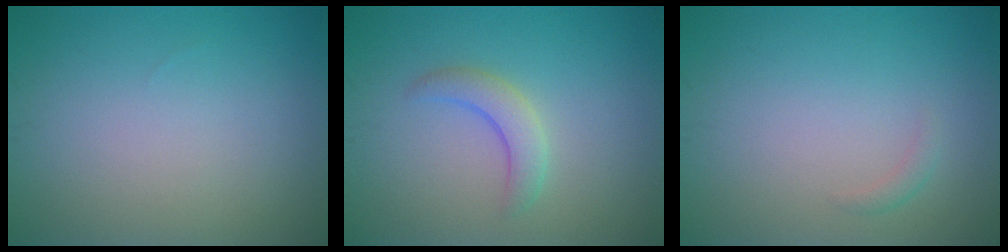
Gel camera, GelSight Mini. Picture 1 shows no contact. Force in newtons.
{"total": 2.5, "press": 2.5, "slide": 0.2}
{"total": 0.8, "press": 0.8, "slide": 0.0}